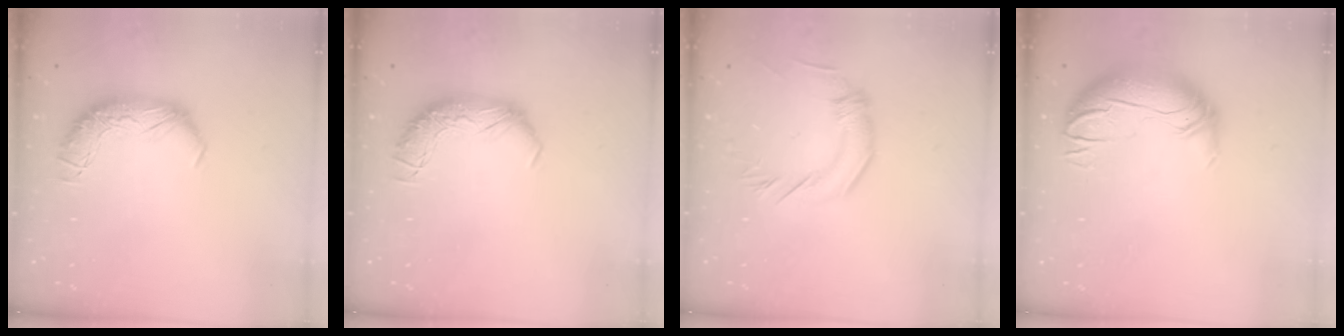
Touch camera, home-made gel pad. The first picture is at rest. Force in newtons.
{"total": 0.0}
{"total": 2.3, "press": 1.9, "slide": 1.4}
{"total": 3.0, "press": 0.4, "slide": 2.9}